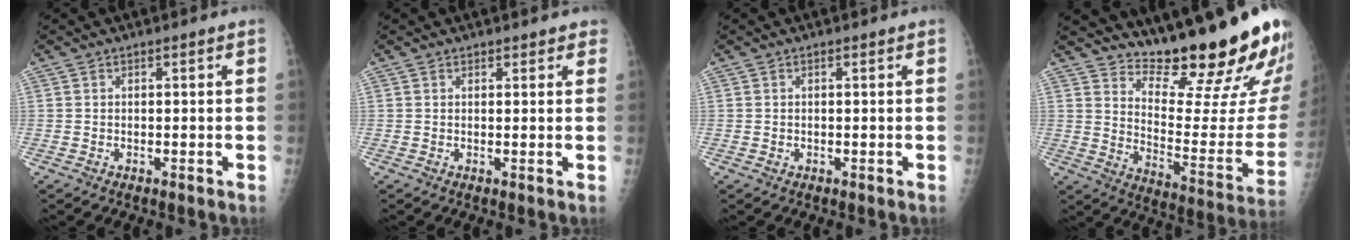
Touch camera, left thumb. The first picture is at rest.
{"total": 1.7, "force": [1.5, 0.9, 0.4], "torque": [0.017, -0.003, 0.012]}
{"total": 0.5, "force": [0.1, 0.5, 0.2], "torque": [0.001, 0.000, 0.001]}
{"total": 24.6, "force": [19.9, 4.7, 13.6], "torque": [-0.165, -0.171, 0.272]}